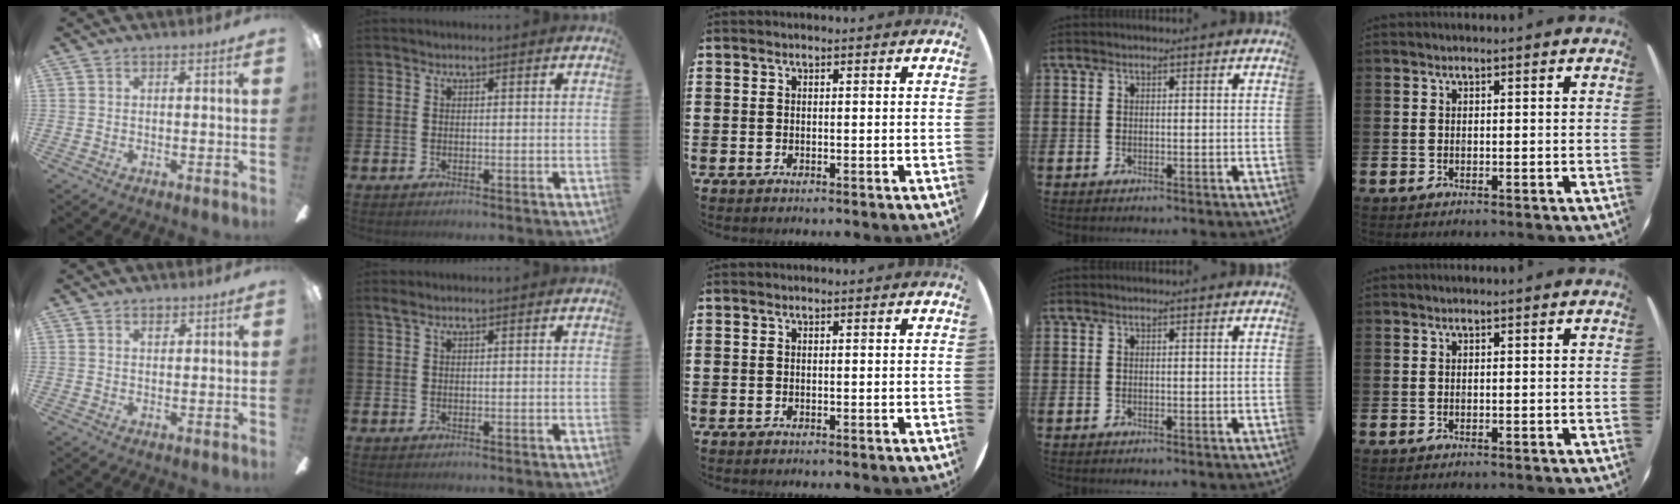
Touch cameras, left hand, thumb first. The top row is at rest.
{"thumb": {"total": 1.6, "force": [1.1, 0.9, 0.8], "torque": [0.000, -0.006, 0.017]}, "index": {"total": 0.9, "force": [0.6, 0.2, 0.6], "torque": [-0.020, 0.007, 0.010]}}